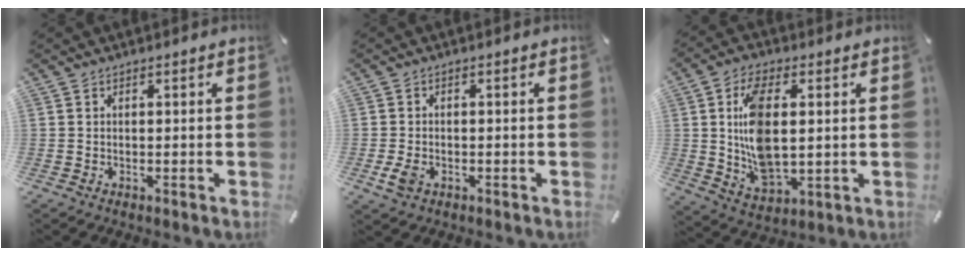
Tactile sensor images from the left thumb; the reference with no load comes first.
{"total": 3.3, "force": [-1.0, 2.1, 2.3], "torque": [-0.060, -0.003, -0.021]}
{"total": 13.6, "force": [1.9, 7.3, 11.3], "torque": [-0.234, -0.015, 0.030]}